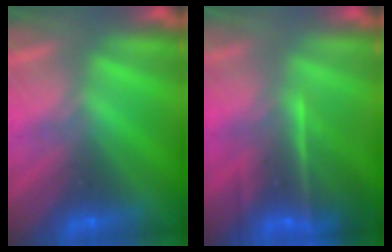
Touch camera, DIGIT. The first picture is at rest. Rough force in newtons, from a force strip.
{"total": 7.6}